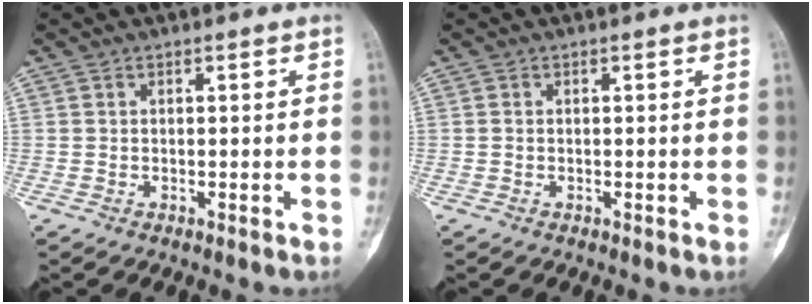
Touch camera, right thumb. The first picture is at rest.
{"total": 0.0}